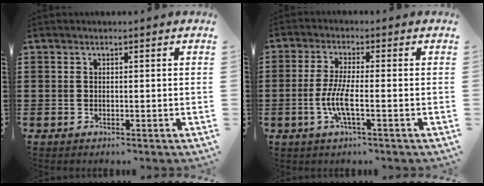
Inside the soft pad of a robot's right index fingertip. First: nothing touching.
{"total": 5.5, "force": [-1.6, 0.9, 5.2], "torque": [-0.117, -0.011, -0.038]}